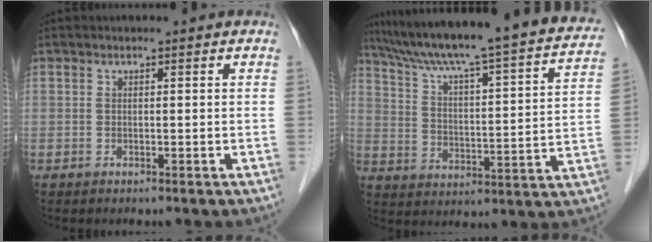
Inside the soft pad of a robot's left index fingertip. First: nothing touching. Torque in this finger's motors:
{"motor_torque": [0.16, -0.46, 0.51, 0.10]}